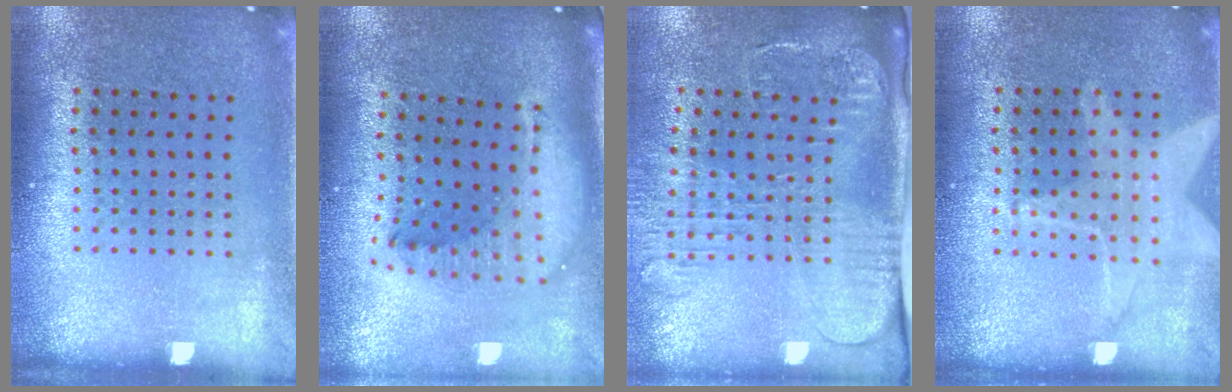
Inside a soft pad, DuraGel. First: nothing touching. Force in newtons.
{"total": 2.2, "press": 1.7, "slide": 1.4}
{"total": 2.7, "press": 2.0, "slide": 1.7}
{"total": 1.5, "press": 1.4, "slide": 0.5}